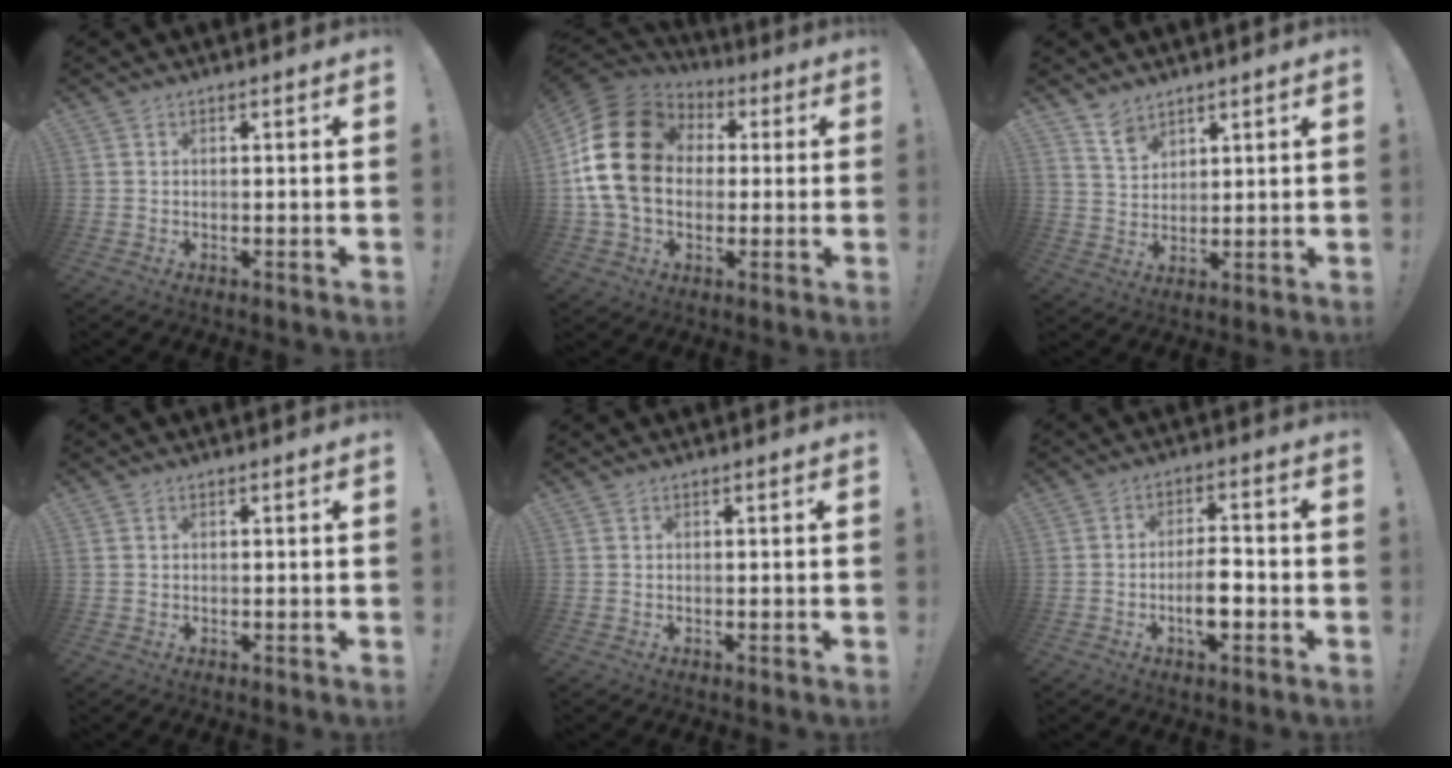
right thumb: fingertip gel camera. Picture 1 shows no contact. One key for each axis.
{"total": 21.5, "fx": 2.2, "fy": 15.9, "fz": 14.2, "tx": -0.261, "ty": 0.009, "tz": 0.046}
{"total": 6.2, "fx": 5.1, "fy": 3.1, "fz": 1.6, "tx": -0.027, "ty": -0.036, "tz": 0.098}
{"total": 0.7, "fx": 0.3, "fy": 0.6, "fz": 0.2, "tx": -0.006, "ty": 0.003, "tz": 0.007}
{"total": 0.0}
{"total": 7.4, "fx": -2.7, "fy": 2.7, "fz": 6.4, "tx": -0.104, "ty": 0.006, "tz": -0.048}